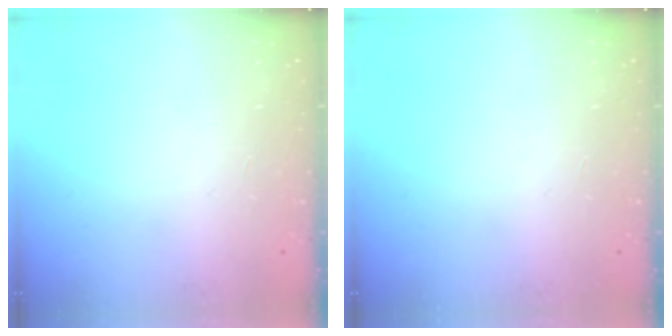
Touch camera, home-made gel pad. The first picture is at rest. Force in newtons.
{"total": 0.0}